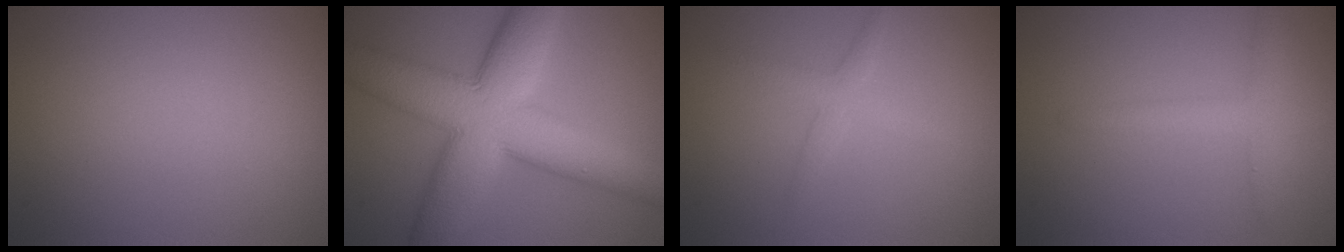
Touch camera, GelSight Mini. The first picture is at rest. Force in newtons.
{"total": 12.1, "press": 12.1, "slide": 0.3}
{"total": 2.0, "press": 2.0, "slide": 0.1}
{"total": 2.4, "press": 2.4, "slide": 0.2}